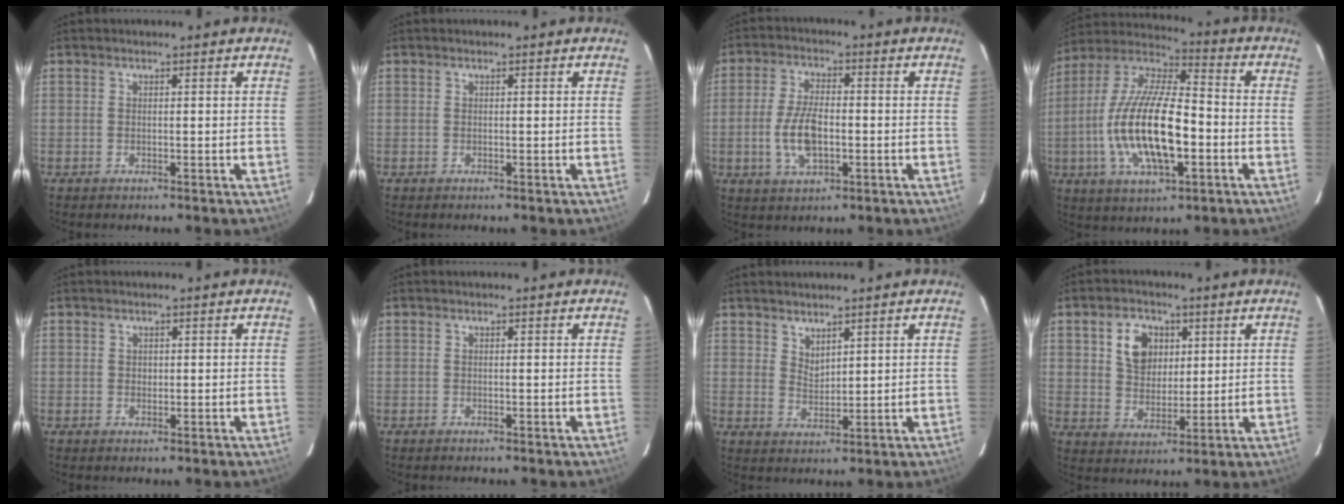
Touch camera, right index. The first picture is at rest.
{"total": 0.0}
{"total": 8.6, "force": [-1.7, 4.0, 7.5], "torque": [-0.154, -0.001, -0.029]}
{"total": 19.7, "force": [-4.2, 7.2, 17.8], "torque": [-0.357, -0.006, -0.080]}
{"total": 0.8, "force": [0.2, 0.8, 0.1], "torque": [0.002, 0.003, 0.003]}
{"total": 0.0}
{"total": 3.1, "force": [2.7, 1.2, 1.1], "torque": [-0.016, -0.002, 0.050]}
{"total": 8.0, "force": [2.9, 6.0, 4.4], "torque": [-0.081, 0.018, 0.058]}